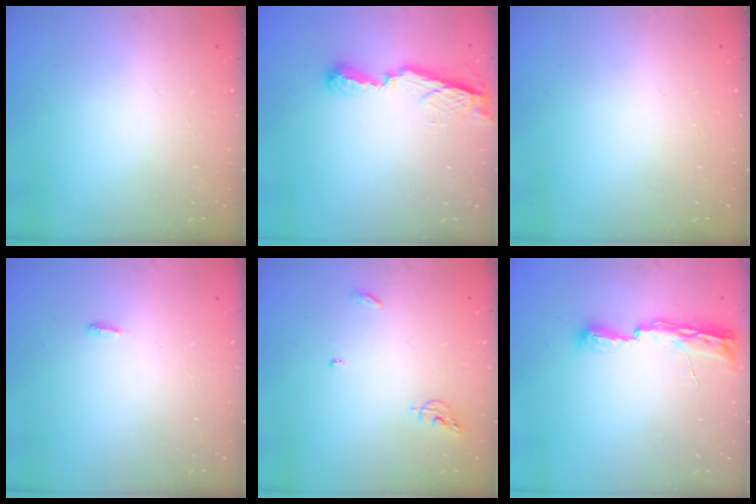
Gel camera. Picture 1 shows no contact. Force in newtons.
{"total": 7.5, "press": 7.5, "slide": 0.5}
{"total": 0.0}
{"total": 3.6, "press": 3.4, "slide": 1.0}
{"total": 6.3, "press": 6.3, "slide": 0.2}
{"total": 8.9, "press": 8.5, "slide": 2.3}